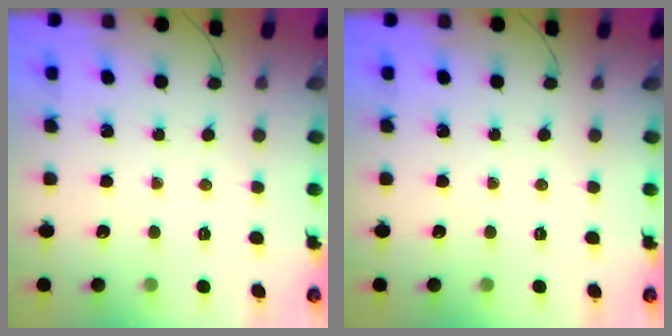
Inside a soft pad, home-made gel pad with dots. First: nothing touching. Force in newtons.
{"total": 0.0}